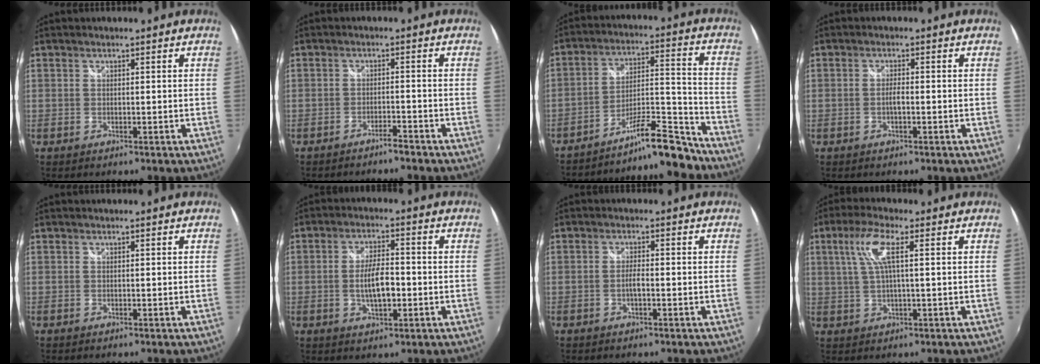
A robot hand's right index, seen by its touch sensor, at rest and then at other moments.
{"total": 2.5, "force": [-2.3, 0.3, 0.8], "torque": [-0.025, -0.002, -0.037]}
{"total": 13.4, "force": [-12.0, 2.0, 5.5], "torque": [-0.091, 0.027, -0.188]}
{"total": 1.6, "force": [-0.6, 0.3, 1.5], "torque": [-0.031, 0.002, -0.011]}
{"total": 0.0}
{"total": 6.8, "force": [-1.4, 2.3, 6.2], "torque": [-0.118, 0.000, -0.019]}
{"total": 1.8, "force": [-0.7, 0.3, 1.7], "torque": [-0.036, 0.003, -0.013]}
{"total": 6.7, "force": [1.9, 1.1, 6.4], "torque": [-0.126, 0.008, 0.041]}